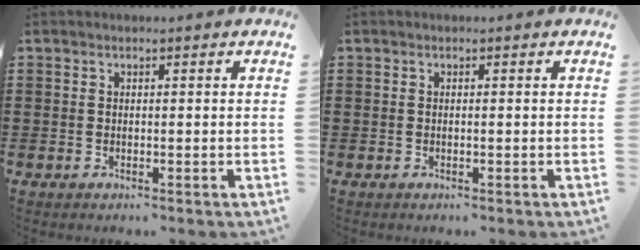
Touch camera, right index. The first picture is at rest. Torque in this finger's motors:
{"motor_torque": [0.33, 0.33, 0.02, 0.00]}